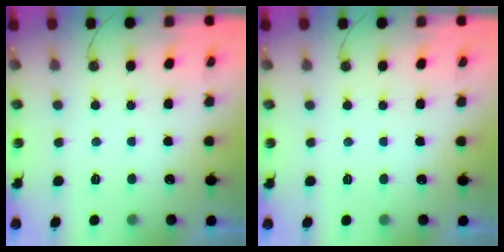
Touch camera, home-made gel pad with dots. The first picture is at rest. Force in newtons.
{"total": 0.0}